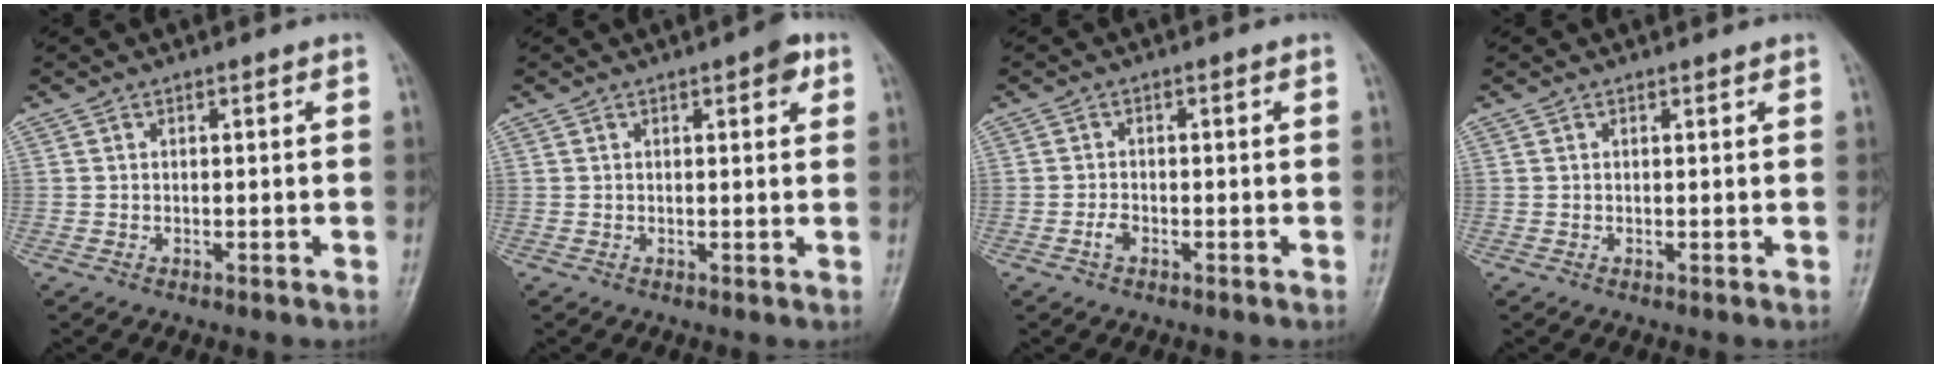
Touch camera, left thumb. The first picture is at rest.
{"total": 3.3, "force": [1.6, 1.2, 2.6], "torque": [-0.024, -0.002, 0.014]}
{"total": 1.7, "force": [-0.8, 1.0, 1.0], "torque": [-0.020, 0.004, -0.019]}
{"total": 0.6, "force": [0.5, 0.2, 0.3], "torque": [-0.006, -0.002, 0.005]}